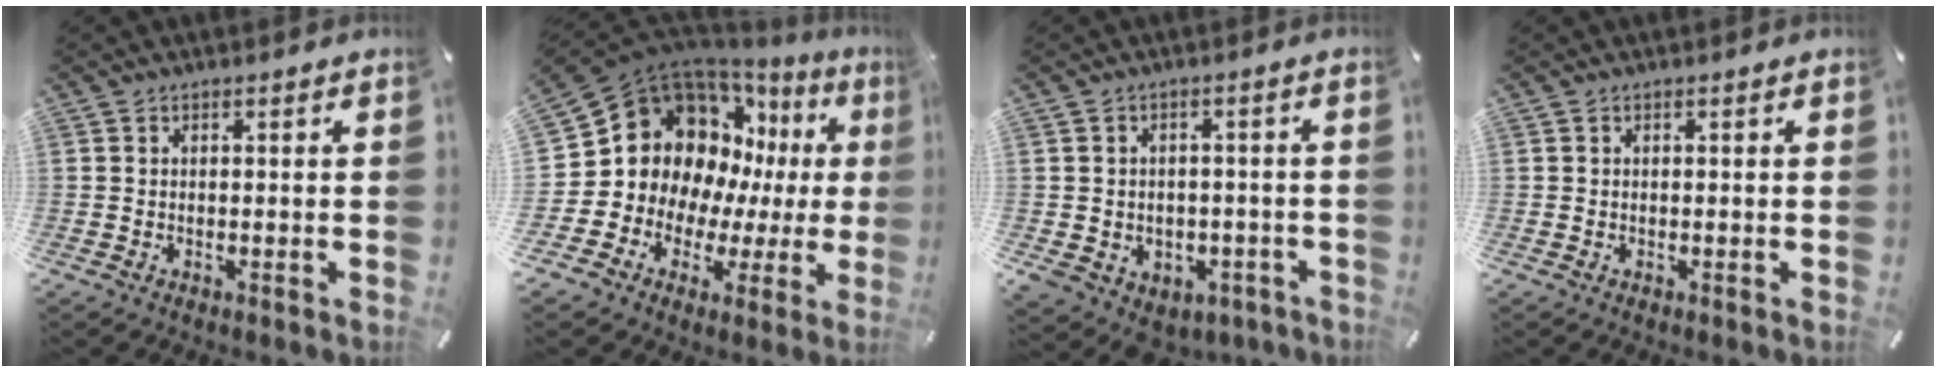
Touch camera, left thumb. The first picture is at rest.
{"total": 17.7, "force": [5.8, 14.4, 8.6], "torque": [-0.156, -0.064, 0.121]}
{"total": 5.1, "force": [-0.8, 4.8, 1.6], "torque": [-0.033, 0.003, -0.012]}
{"total": 0.0}